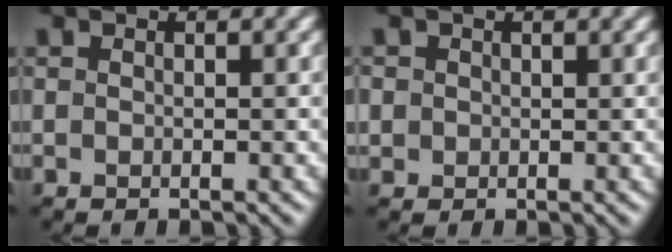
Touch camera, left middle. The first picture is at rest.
{"total": 0.9, "force": [0.5, 0.6, -0.5], "torque": [0.007, 0.001, 0.010]}